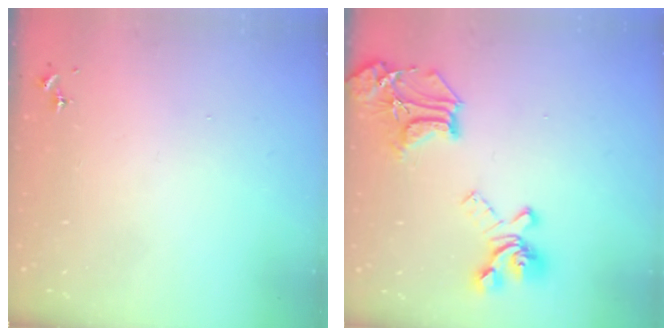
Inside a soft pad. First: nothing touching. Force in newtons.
{"total": 20.8, "press": 20.7, "slide": 1.6}